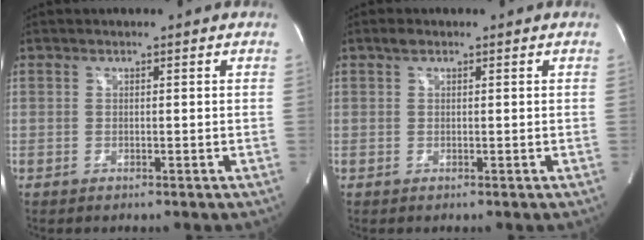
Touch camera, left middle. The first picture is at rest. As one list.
[{"total": 1.0, "force": [0.6, 0.5, 0.6], "torque": [-0.015, 0.010, 0.012]}]